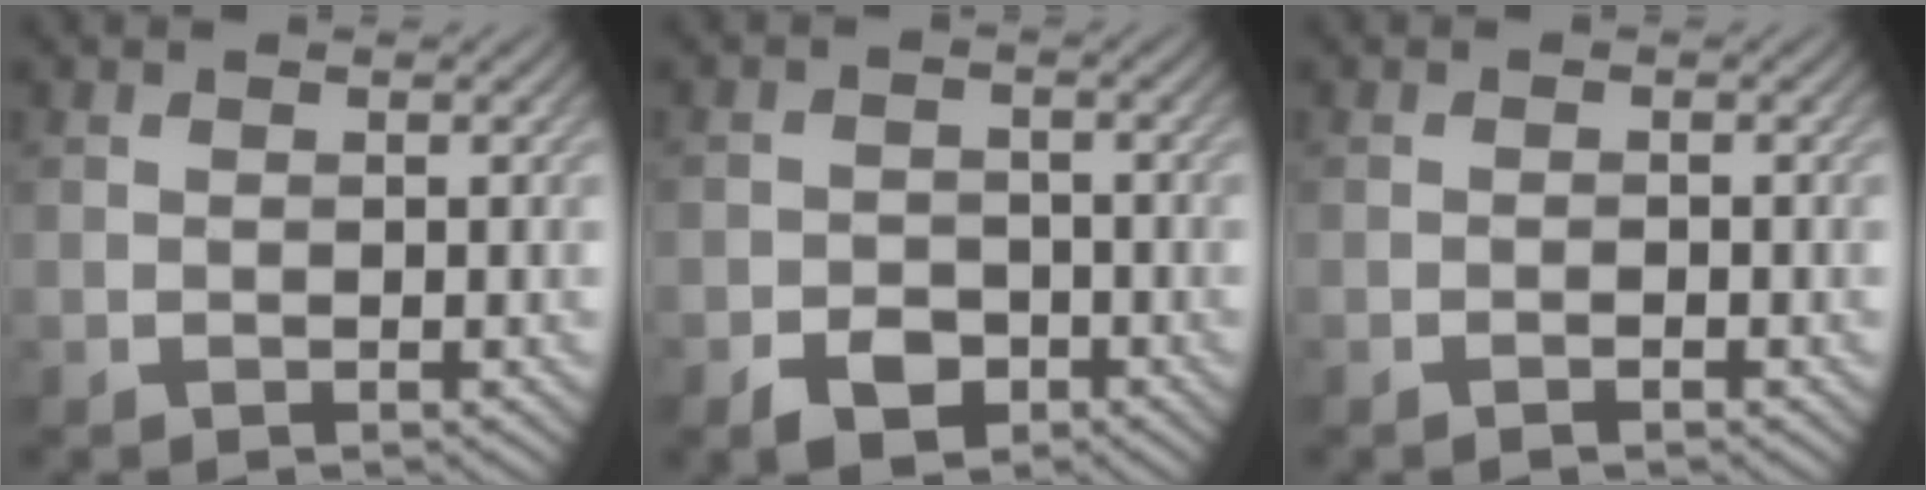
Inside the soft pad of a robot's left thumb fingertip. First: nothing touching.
{"total": 3.7, "force": [-2.0, 2.6, 1.7], "torque": [-0.027, -0.005, -0.043]}
{"total": 0.7, "force": [-0.5, 0.1, 0.5], "torque": [-0.007, 0.001, -0.009]}